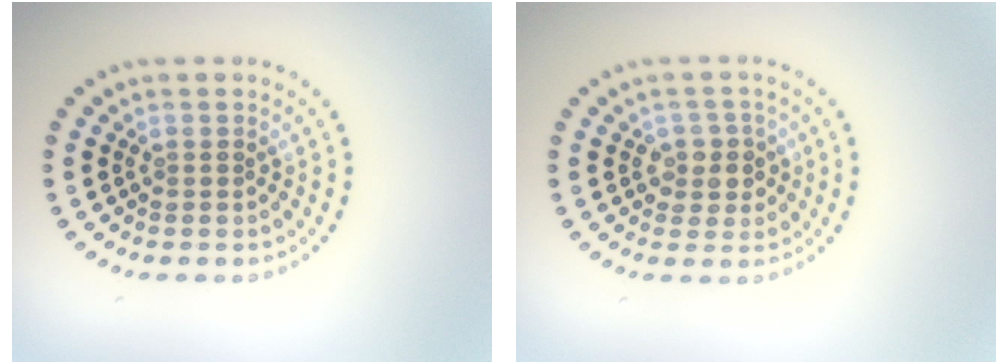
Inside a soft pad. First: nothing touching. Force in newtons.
{"total": 2.2, "press": 2.1, "slide": 0.8}